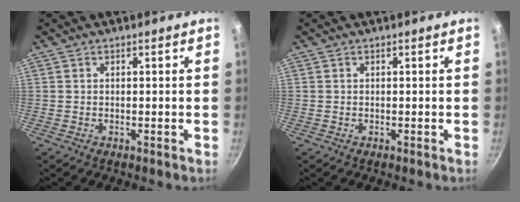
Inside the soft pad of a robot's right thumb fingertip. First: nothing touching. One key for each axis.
{"total": 0.0}